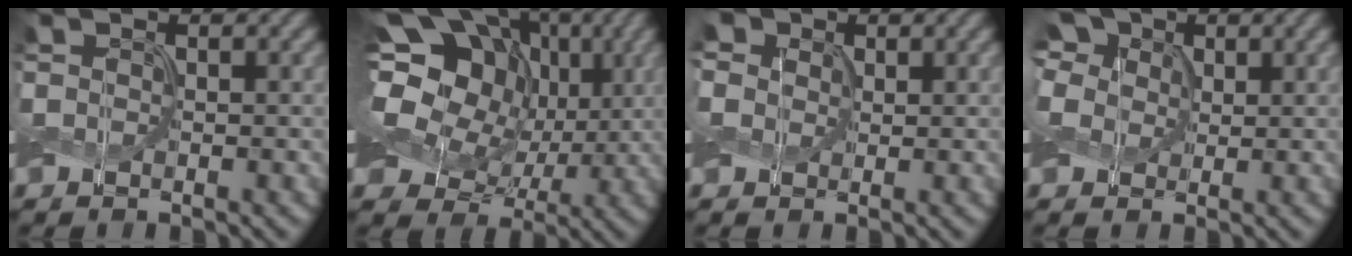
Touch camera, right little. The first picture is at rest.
{"total": 15.9, "force": [3.8, 12.8, 8.7], "torque": [-0.197, 0.049, 0.058]}
{"total": 7.0, "force": [3.8, 4.9, 3.2], "torque": [-0.085, 0.017, 0.044]}
{"total": 8.9, "force": [5.0, 6.0, 4.4], "torque": [-0.105, 0.026, 0.064]}